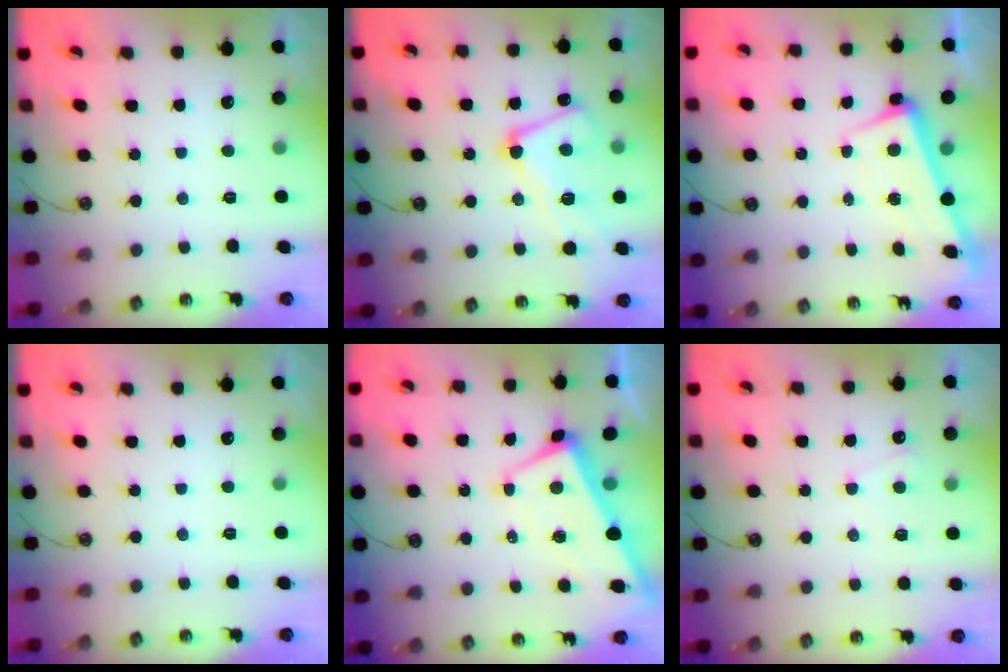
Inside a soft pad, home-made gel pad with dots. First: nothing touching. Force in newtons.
{"total": 8.4, "press": 8.2, "slide": 1.7}
{"total": 2.2, "press": 2.0, "slide": 0.9}
{"total": 0.0}
{"total": 1.5, "press": 1.3, "slide": 0.7}
{"total": 2.5, "press": 2.4, "slide": 0.4}